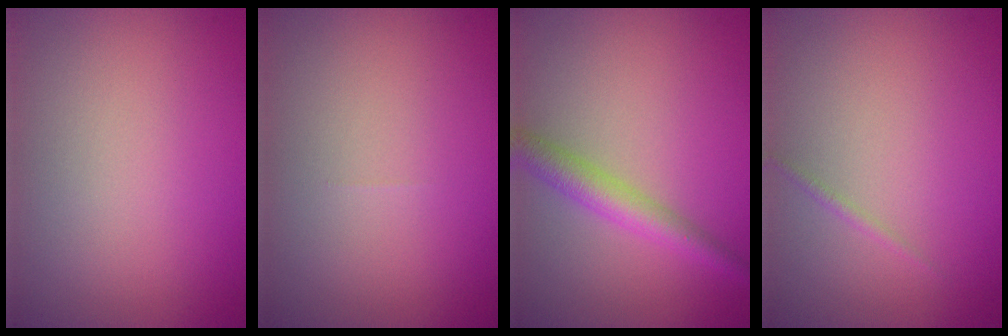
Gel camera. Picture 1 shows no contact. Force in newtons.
{"total": 0.0}
{"total": 3.2, "press": 3.2, "slide": 0.0}
{"total": 0.6, "press": 0.6, "slide": 0.0}